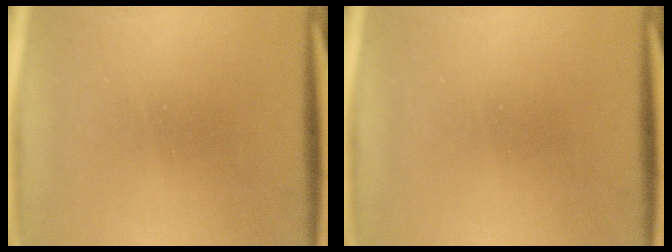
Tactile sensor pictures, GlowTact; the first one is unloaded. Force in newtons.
{"total": 0.0}